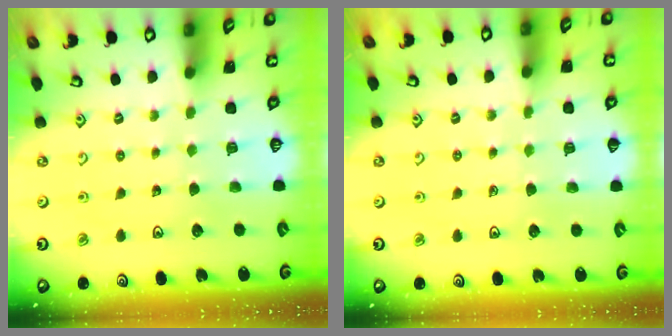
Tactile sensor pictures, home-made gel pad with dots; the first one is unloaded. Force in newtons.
{"total": 1.9, "press": 1.9, "slide": 0.3}